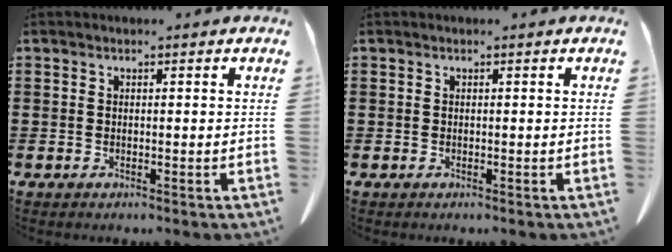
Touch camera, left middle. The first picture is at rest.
{"total": 0.0}